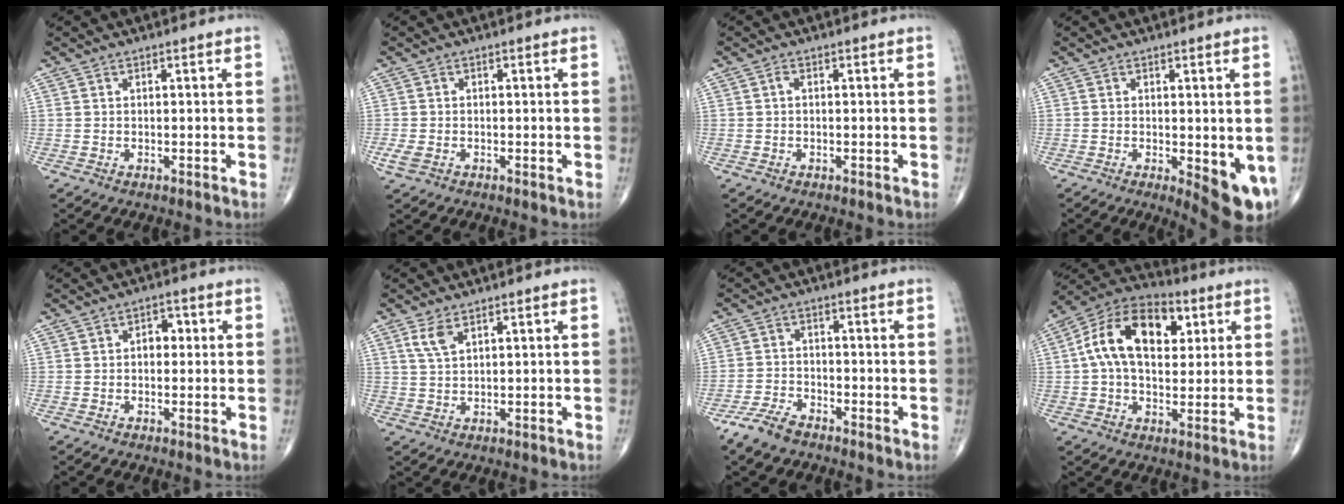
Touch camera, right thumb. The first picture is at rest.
{"total": 2.3, "force": [-0.7, 1.3, 1.7], "torque": [-0.039, -0.004, -0.018]}
{"total": 0.6, "force": [-0.1, 0.3, 0.5], "torque": [-0.009, 0.000, -0.005]}
{"total": 8.2, "force": [-1.6, 2.8, 7.6], "torque": [-0.088, -0.019, -0.014]}
{"total": 3.0, "force": [0.3, 2.2, 2.1], "torque": [-0.014, 0.009, -0.002]}
{"total": 3.5, "force": [2.0, 1.5, 2.5], "torque": [-0.053, 0.000, 0.046]}
{"total": 5.3, "force": [-4.1, 2.1, 2.5], "torque": [-0.054, 0.009, -0.085]}
{"total": 17.4, "force": [4.1, 10.5, 13.2], "torque": [-0.204, 0.012, 0.059]}